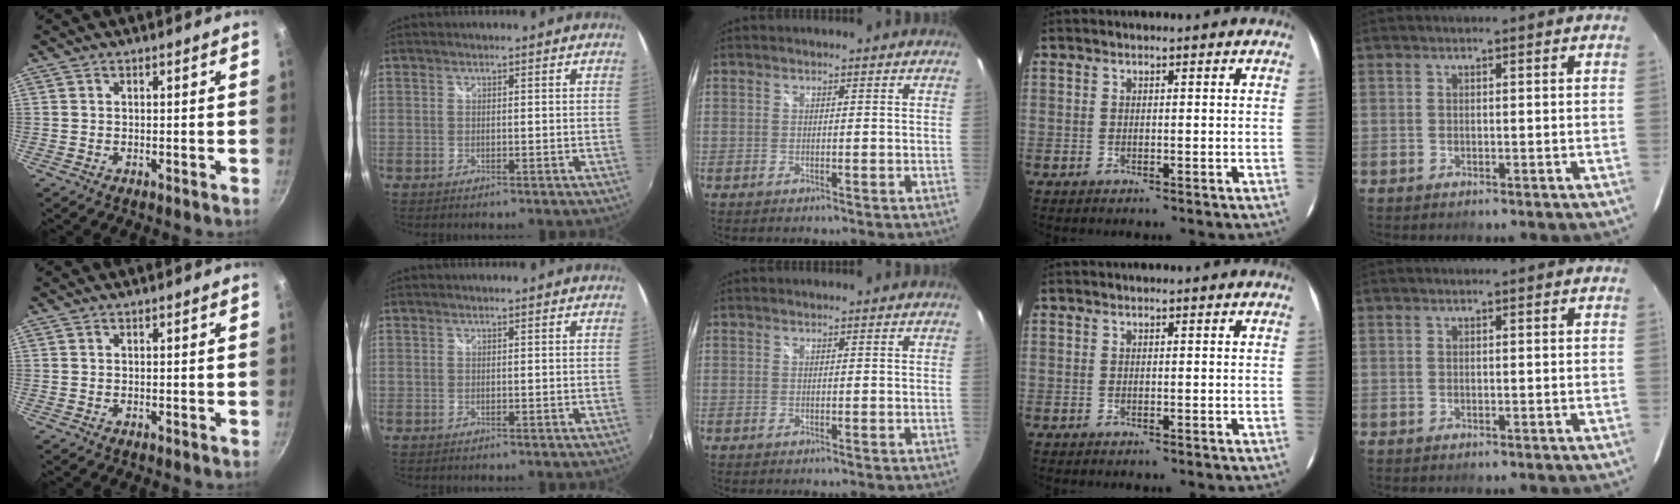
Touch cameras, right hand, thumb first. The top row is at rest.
{}